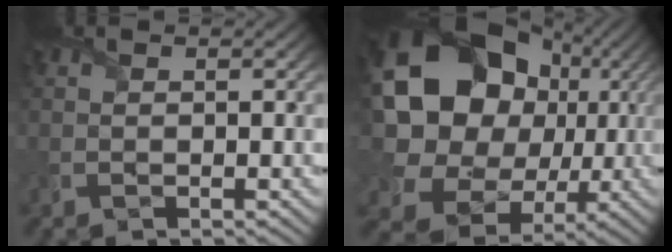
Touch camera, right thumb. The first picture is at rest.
{"total": 21.7, "force": [4.2, 18.6, 10.4], "torque": [-0.255, -0.002, 0.087]}